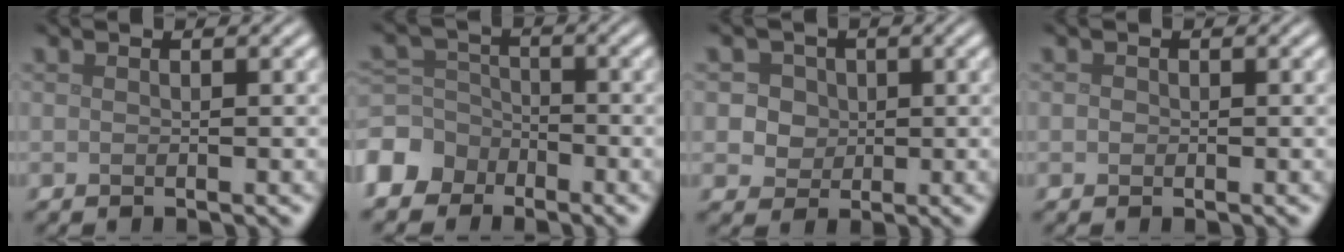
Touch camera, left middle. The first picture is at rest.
{"total": 4.8, "force": [-3.3, 3.4, 1.2], "torque": [-0.027, 0.006, -0.081]}
{"total": 5.0, "force": [1.7, 4.3, 2.1], "torque": [-0.017, 0.020, 0.012]}
{"total": 0.5, "force": [0.0, 0.5, 0.1], "torque": [0.002, -0.004, -0.003]}